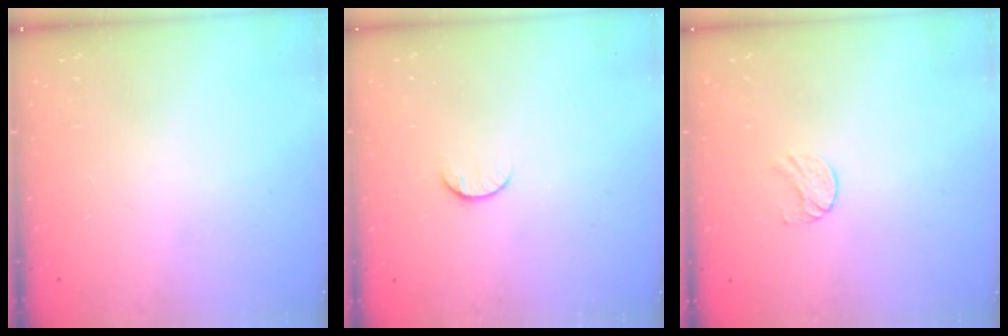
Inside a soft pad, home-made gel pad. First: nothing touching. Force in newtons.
{"total": 5.7, "press": 5.7, "slide": 0.5}
{"total": 5.3, "press": 5.3, "slide": 0.5}